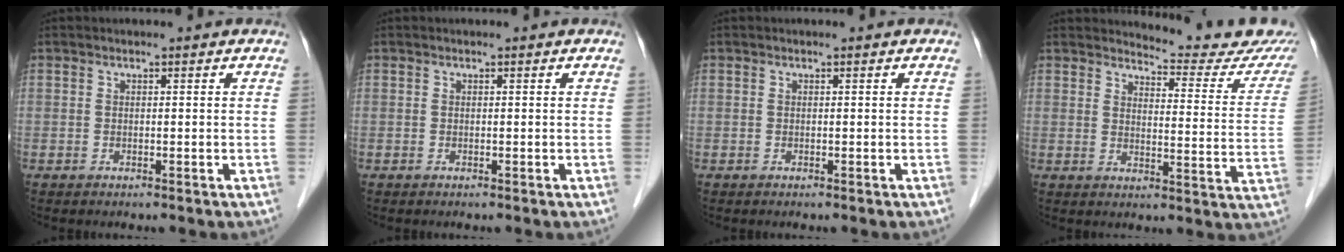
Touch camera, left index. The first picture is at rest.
{"total": 0.0}
{"total": 0.0}
{"total": 14.0, "force": [13.8, 0.9, 2.6], "torque": [-0.019, -0.084, 0.142]}